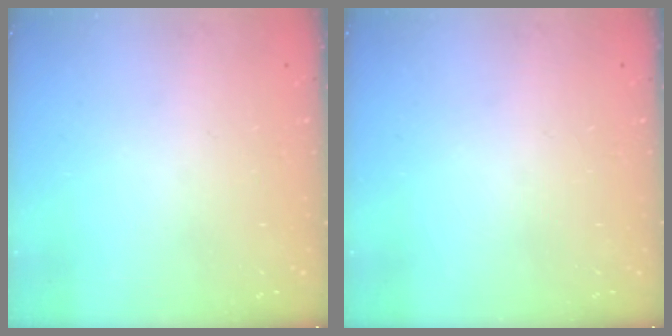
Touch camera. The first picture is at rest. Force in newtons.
{"total": 0.0}